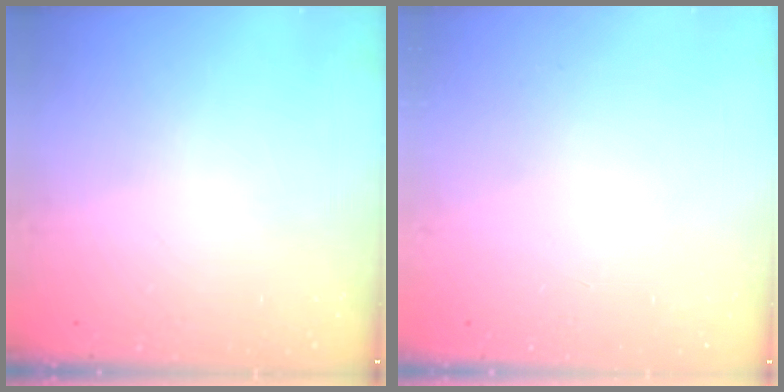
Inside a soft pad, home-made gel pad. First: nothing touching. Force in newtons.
{"total": 0.0}